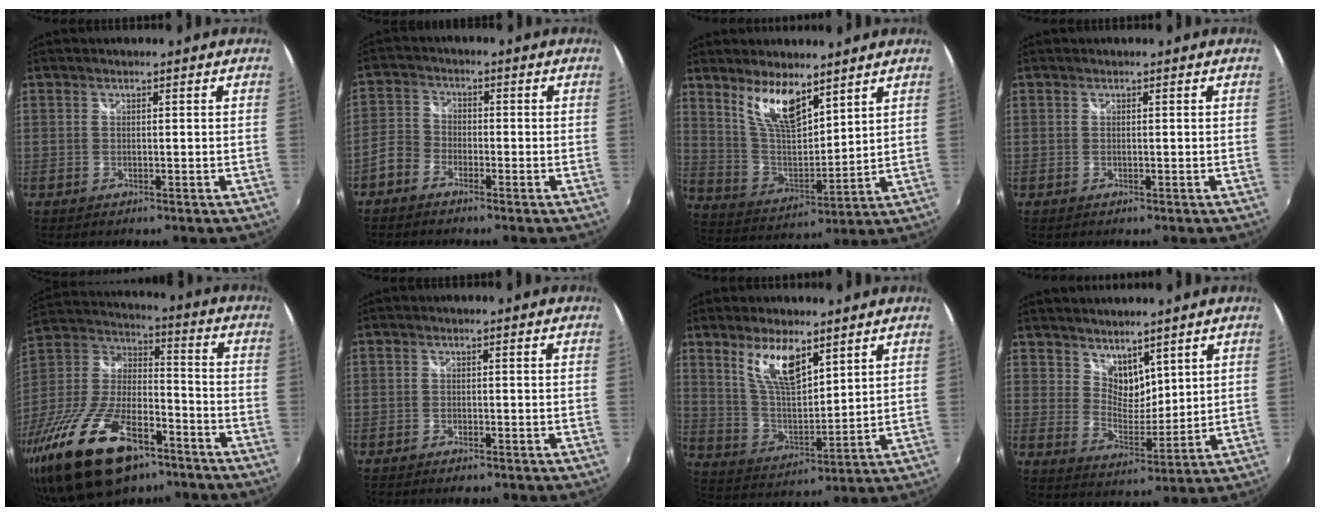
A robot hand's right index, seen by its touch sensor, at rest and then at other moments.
{"total": 4.0, "force": [-2.8, 2.6, 1.0], "torque": [-0.024, 0.013, -0.063]}
{"total": 11.1, "force": [7.4, 3.7, 7.4], "torque": [-0.137, -0.003, 0.151]}
{"total": 0.0}
{"total": 26.9, "force": [-16.7, 11.8, 17.5], "torque": [-0.356, -0.027, -0.280]}
{"total": 2.2, "force": [-1.9, 0.7, 0.7], "torque": [-0.022, -0.007, -0.034]}
{"total": 10.3, "force": [6.3, 3.6, 7.4], "torque": [-0.134, -0.001, 0.128]}
{"total": 6.4, "force": [5.0, 3.4, 2.1], "torque": [-0.024, -0.001, 0.095]}